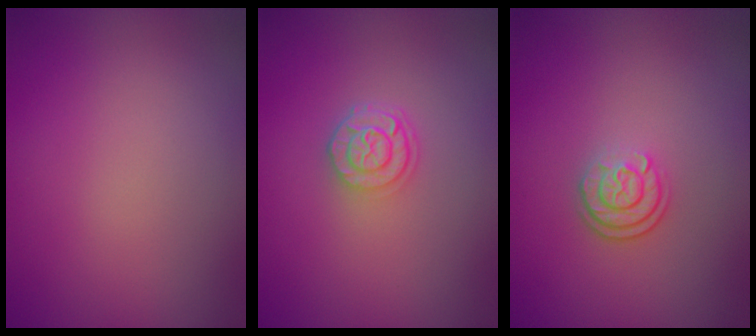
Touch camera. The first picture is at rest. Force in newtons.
{"total": 2.4, "press": 1.9, "slide": 1.5}
{"total": 2.2, "press": 1.8, "slide": 1.3}